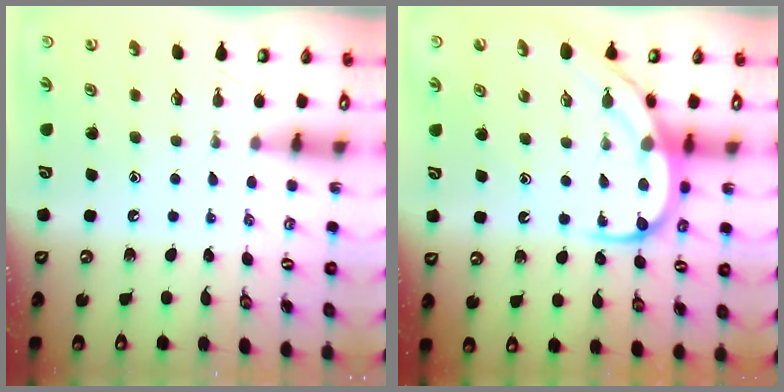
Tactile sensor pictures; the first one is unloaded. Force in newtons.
{"total": 10.9, "press": 10.9, "slide": 1.2}